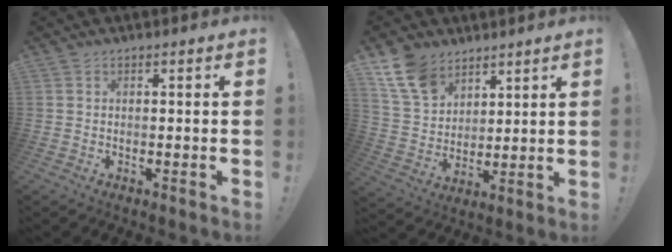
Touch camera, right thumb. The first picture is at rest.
{"total": 12.8, "force": [8.8, 7.9, 5.0], "torque": [-0.101, -0.046, 0.174]}